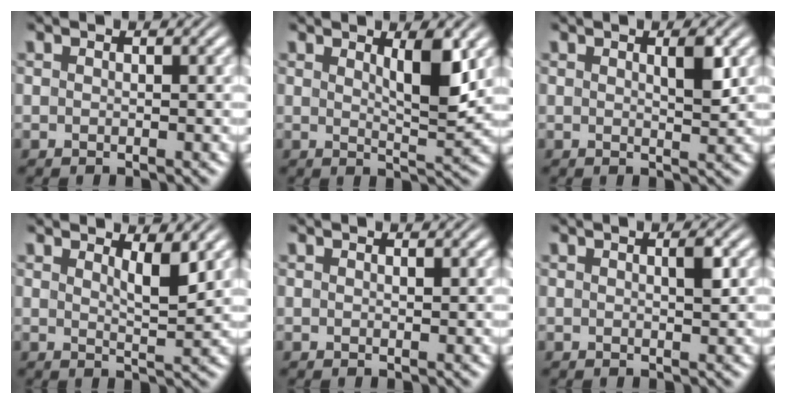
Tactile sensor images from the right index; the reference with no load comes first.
{"total": 3.7, "force": [1.5, 0.4, 3.3], "torque": [-0.052, -0.018, 0.031]}
{"total": 1.8, "force": [0.7, 0.1, 1.6], "torque": [-0.020, -0.007, 0.012]}
{"total": 2.4, "force": [1.5, 0.1, 1.8], "torque": [-0.025, -0.019, 0.029]}
{"total": 0.0}
{"total": 1.1, "force": [0.3, 0.0, 1.1], "torque": [-0.014, -0.002, 0.004]}